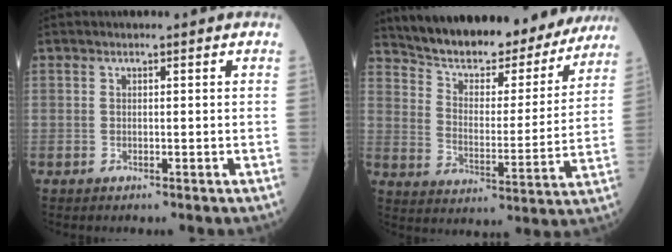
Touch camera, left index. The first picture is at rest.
{"total": 22.0, "force": [20.0, 5.4, 7.4], "torque": [-0.102, -0.015, 0.278]}